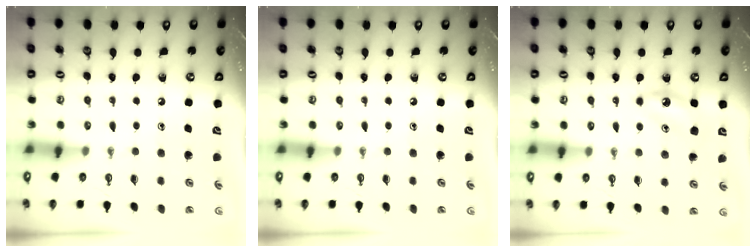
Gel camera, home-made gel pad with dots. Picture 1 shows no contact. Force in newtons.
{"total": 0.0}
{"total": 7.1, "press": 7.0, "slide": 0.8}